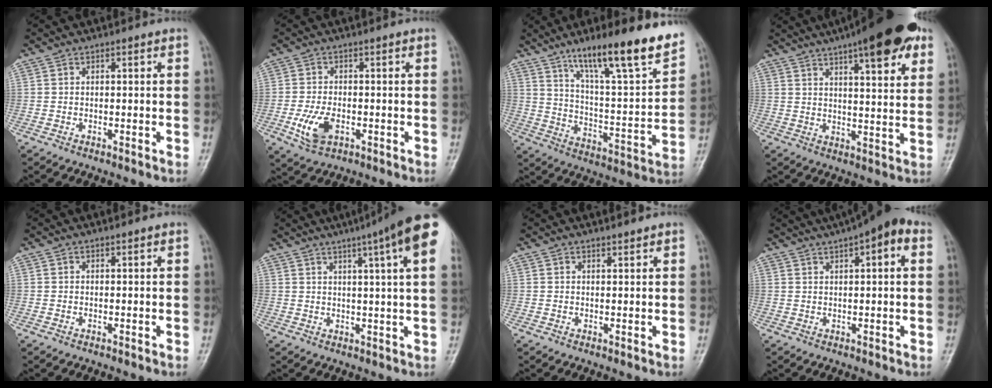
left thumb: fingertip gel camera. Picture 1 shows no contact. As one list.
[{"total": 5.9, "force": [-1.8, 3.4, 4.5], "torque": [-0.094, 0.001, -0.030]}, {"total": 20.9, "force": [14.2, 3.5, 15.0], "torque": [-0.206, -0.065, 0.230]}, {"total": 18.2, "force": [10.5, 4.8, 14.1], "torque": [-0.182, -0.019, 0.144]}, {"total": 0.0}, {"total": 16.6, "force": [9.2, 1.4, 13.7], "torque": [-0.186, 0.000, 0.102]}, {"total": 0.9, "force": [0.9, 0.0, 0.2], "torque": [-0.003, -0.008, 0.015]}, {"total": 9.9, "force": [5.3, 2.5, 8.0], "torque": [-0.113, 0.027, 0.070]}]